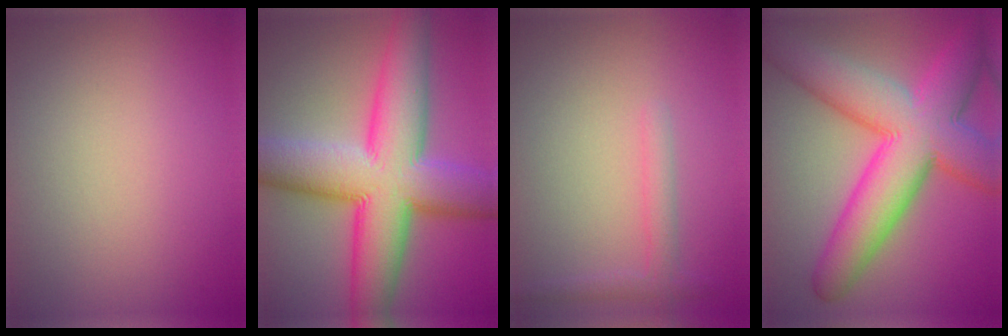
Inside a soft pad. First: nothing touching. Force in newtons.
{"total": 13.3, "press": 13.3, "slide": 0.4}
{"total": 1.7, "press": 1.7, "slide": 0.1}
{"total": 11.8, "press": 11.8, "slide": 0.3}